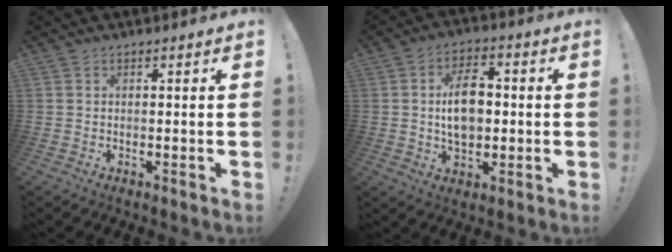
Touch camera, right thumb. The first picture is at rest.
{"total": 11.3, "force": [0.4, 7.5, 8.5], "torque": [-0.135, 0.005, 0.006]}